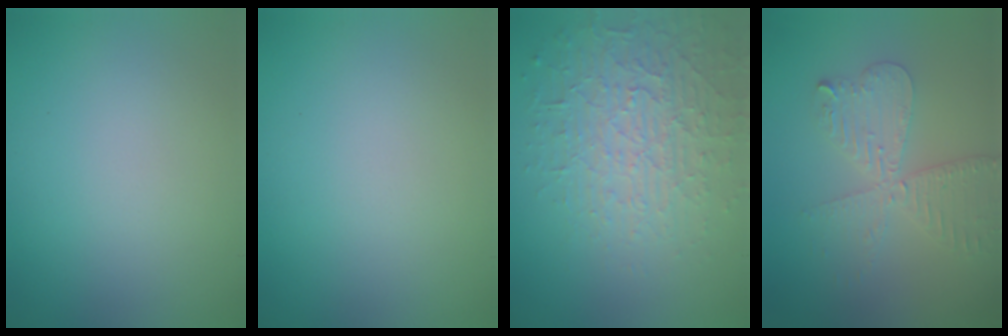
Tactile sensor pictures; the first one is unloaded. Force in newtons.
{"total": 0.0}
{"total": 4.6, "press": 4.1, "slide": 2.2}
{"total": 4.0, "press": 3.5, "slide": 2.0}